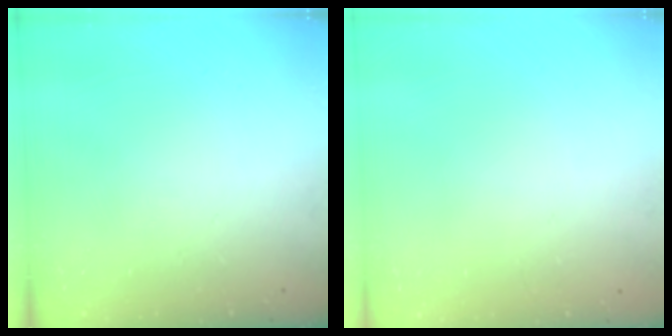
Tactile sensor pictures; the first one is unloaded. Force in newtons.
{"total": 2.2, "press": 2.2, "slide": 0.1}